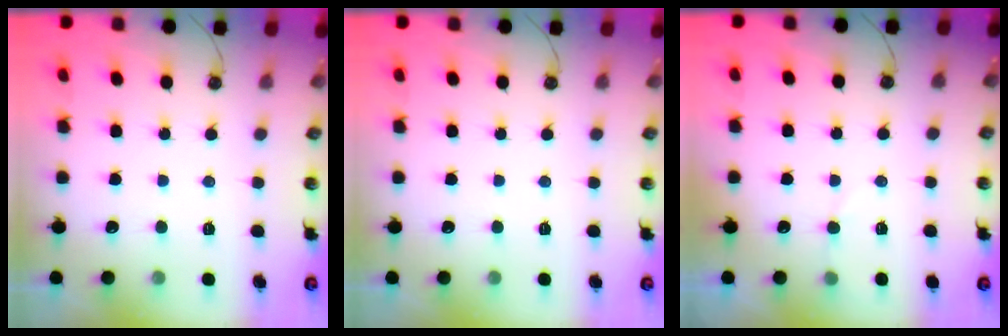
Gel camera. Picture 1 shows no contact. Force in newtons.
{"total": 0.0}
{"total": 4.1, "press": 3.8, "slide": 1.5}